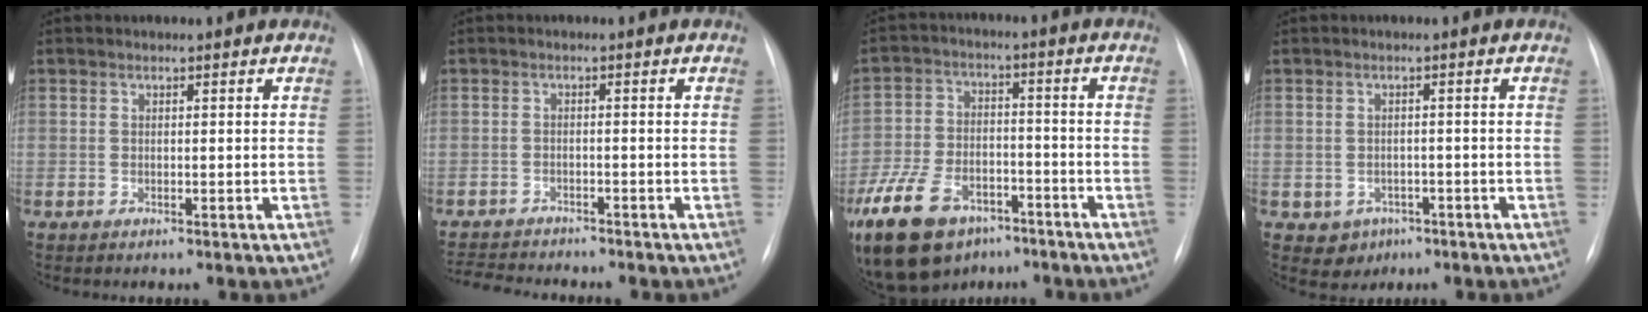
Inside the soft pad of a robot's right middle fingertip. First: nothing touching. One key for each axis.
{"total": 6.3, "fx": -6.1, "fy": 0.5, "fz": 1.4, "tx": -0.023, "ty": -0.013, "tz": -0.099}
{"total": 21.0, "fx": -13.0, "fy": 12.3, "fz": 10.9, "tx": -0.311, "ty": -0.012, "tz": -0.220}
{"total": 3.3, "fx": -1.5, "fy": 2.9, "fz": 0.6, "tx": -0.009, "ty": 0.007, "tz": -0.011}